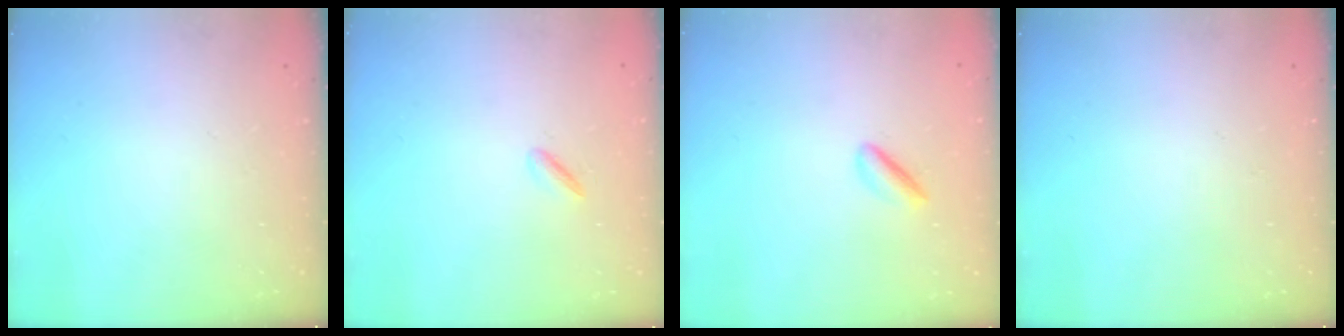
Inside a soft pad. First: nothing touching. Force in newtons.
{"total": 2.2, "press": 2.1, "slide": 0.6}
{"total": 2.3, "press": 2.2, "slide": 0.3}
{"total": 0.0}